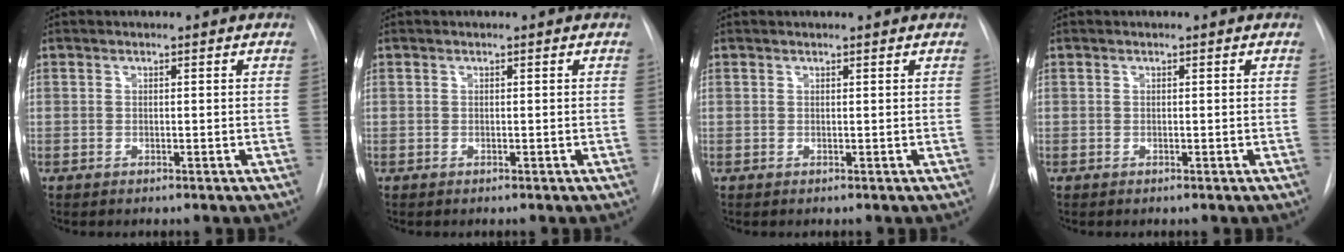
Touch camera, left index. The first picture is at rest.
{"total": 0.0}
{"total": 1.6, "force": [1.6, 0.0, 0.3], "torque": [-0.008, 0.014, 0.021]}
{"total": 0.0}